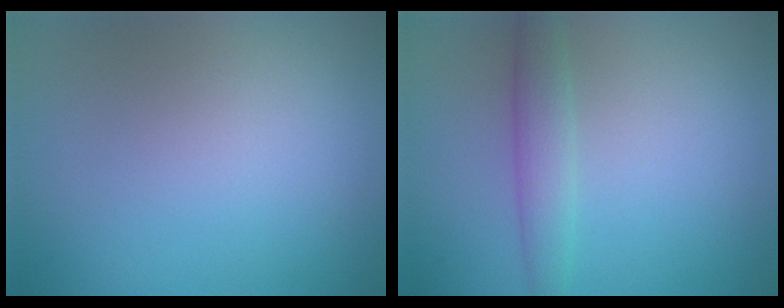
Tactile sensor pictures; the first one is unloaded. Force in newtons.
{"total": 2.5, "press": 2.5, "slide": 0.0}